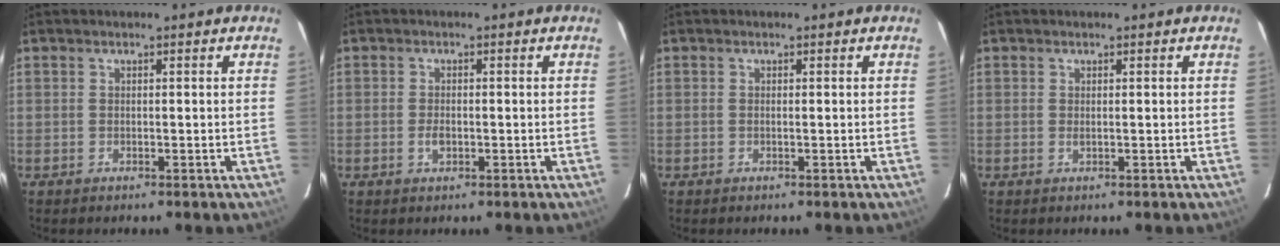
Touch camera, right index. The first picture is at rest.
{"total": 2.1, "force": [-0.7, 1.2, 1.6], "torque": [-0.033, 0.000, -0.012]}
{"total": 0.5, "force": [-0.1, -0.1, 0.5], "torque": [-0.009, 0.001, -0.004]}
{"total": 0.6, "force": [0.0, 0.0, 0.6], "torque": [-0.014, 0.000, 0.000]}